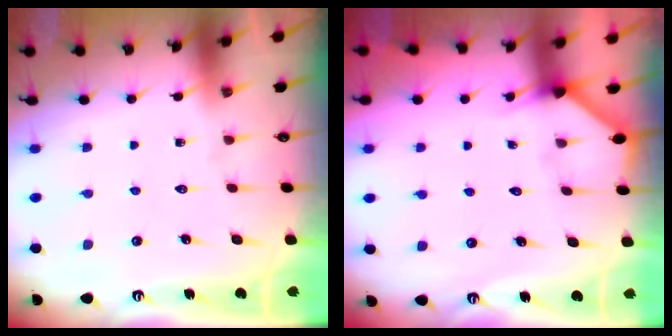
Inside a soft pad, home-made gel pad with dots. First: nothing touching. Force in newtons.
{"total": 2.2, "press": 2.2, "slide": 0.2}